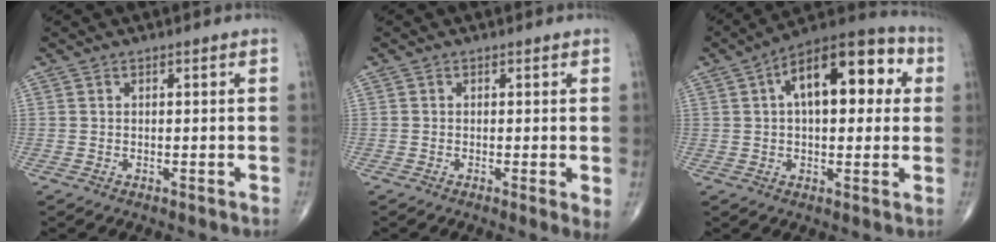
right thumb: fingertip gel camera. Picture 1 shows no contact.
{"total": 2.3, "force": [-0.2, 0.4, 2.3], "torque": [-0.038, -0.009, -0.010]}
{"total": 18.3, "force": [4.4, 9.2, 15.2], "torque": [-0.186, 0.029, 0.053]}